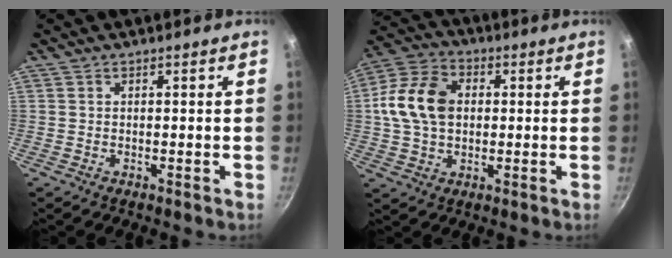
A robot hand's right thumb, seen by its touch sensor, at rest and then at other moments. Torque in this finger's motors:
{"motor_torque": [-0.42, 0.78, 0.09, 0.01, 0.12]}